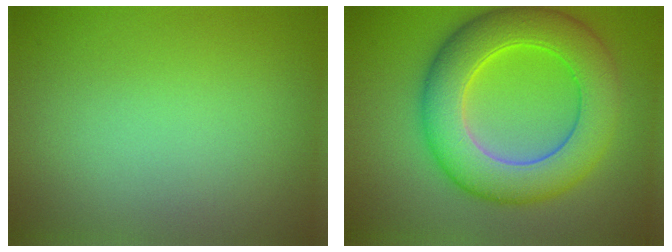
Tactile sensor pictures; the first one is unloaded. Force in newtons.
{"total": 9.1, "press": 9.1, "slide": 0.3}